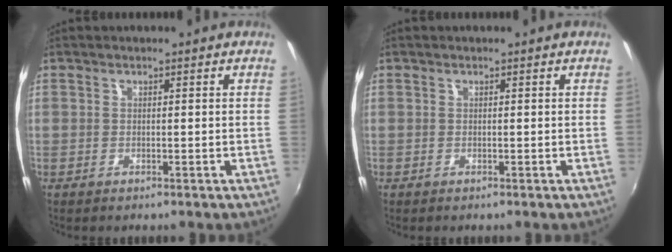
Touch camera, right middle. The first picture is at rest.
{"total": 0.0}